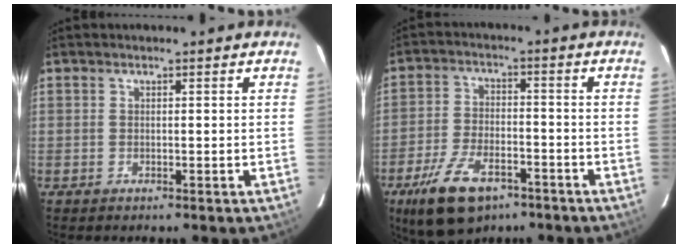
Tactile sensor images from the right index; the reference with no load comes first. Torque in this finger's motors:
{"motor_torque": [0.89, -0.81, 0.13, 0.10]}